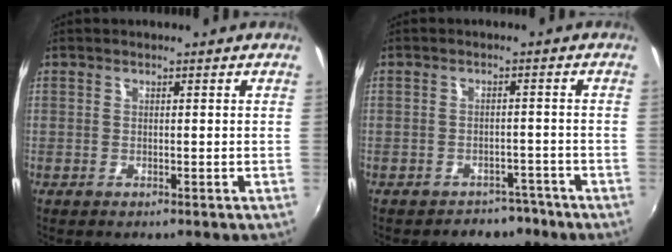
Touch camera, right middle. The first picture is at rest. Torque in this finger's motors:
{"motor_torque": [0.42, -0.86, -0.17, -0.02]}